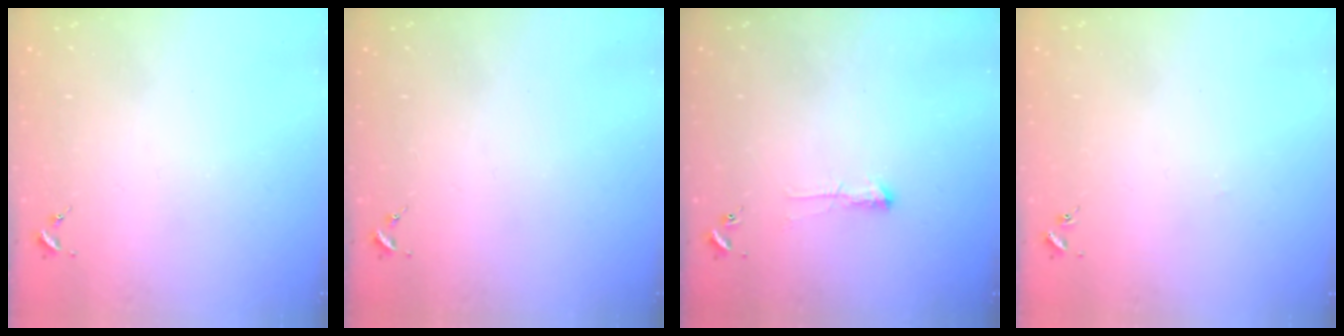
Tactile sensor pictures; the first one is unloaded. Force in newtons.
{"total": 0.0}
{"total": 3.9, "press": 3.9, "slide": 0.5}
{"total": 1.1, "press": 1.1, "slide": 0.2}